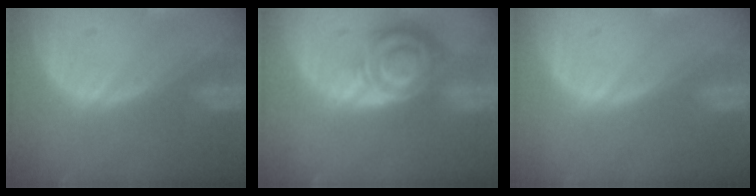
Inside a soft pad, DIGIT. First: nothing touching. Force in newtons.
{"total": 8.6, "press": 7.5, "slide": 4.3}
{"total": 0.0}